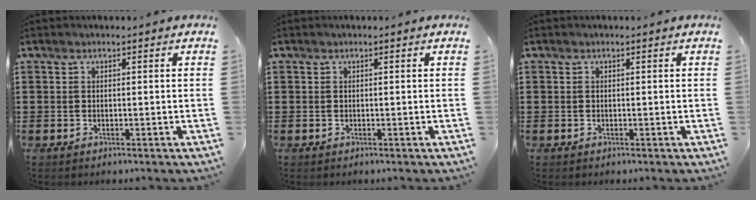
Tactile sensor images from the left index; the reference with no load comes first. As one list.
[{"total": 0.0}, {"total": 0.0}]